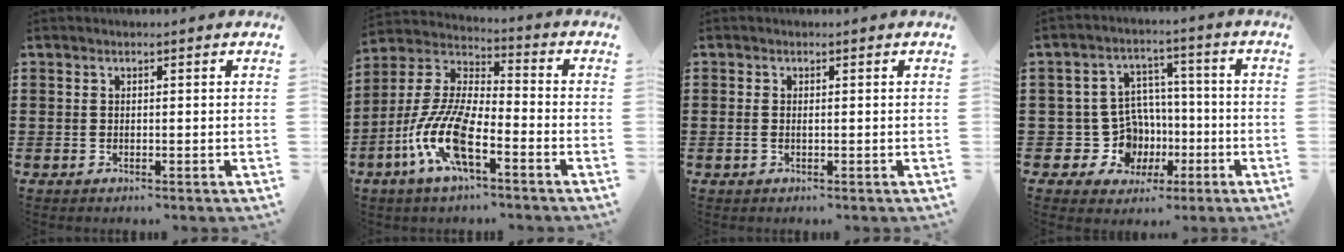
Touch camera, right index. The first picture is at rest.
{"total": 11.9, "force": [-5.6, 3.9, 9.8], "torque": [-0.244, -0.014, -0.116]}
{"total": 0.8, "force": [0.0, 0.3, 0.8], "torque": [-0.016, 0.000, -0.001]}
{"total": 9.2, "force": [-1.5, 8.2, 3.9], "torque": [-0.104, 0.007, -0.017]}